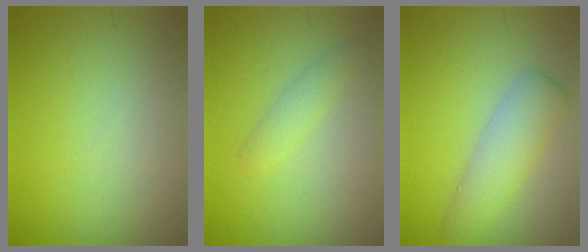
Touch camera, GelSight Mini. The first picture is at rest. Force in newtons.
{"total": 1.4, "press": 1.4, "slide": 0.0}
{"total": 3.7, "press": 3.7, "slide": 0.1}